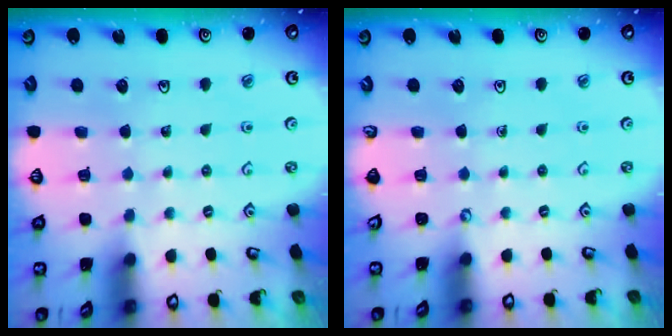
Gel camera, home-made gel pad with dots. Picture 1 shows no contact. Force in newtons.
{"total": 0.0}